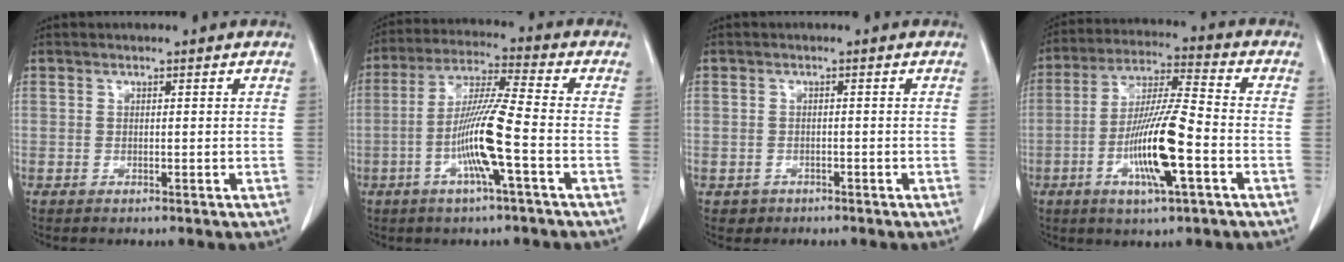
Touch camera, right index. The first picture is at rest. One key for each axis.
{"total": 10.8, "fx": -3.2, "fy": -0.3, "fz": 10.3, "tx": -0.204, "ty": -0.003, "tz": -0.066}
{"total": 1.9, "fx": -0.9, "fy": 1.6, "fz": -0.1, "tx": -0.001, "ty": 0.009, "tz": -0.014}
{"total": 13.1, "fx": -4.1, "fy": 1.1, "fz": 12.4, "tx": -0.239, "ty": -0.007, "tz": -0.077}